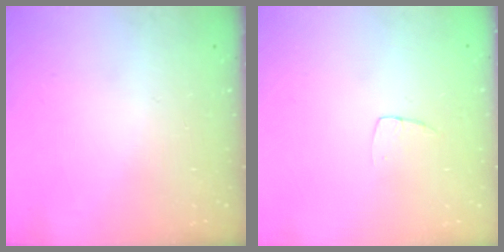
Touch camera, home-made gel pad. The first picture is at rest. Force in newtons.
{"total": 3.3, "press": 3.3, "slide": 0.2}